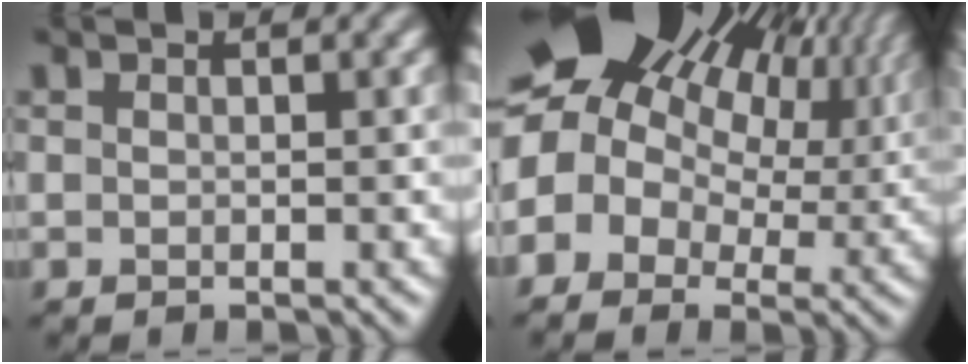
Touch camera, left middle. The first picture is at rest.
{"total": 18.9, "force": [6.4, 14.2, 10.7], "torque": [-0.218, 0.037, 0.087]}